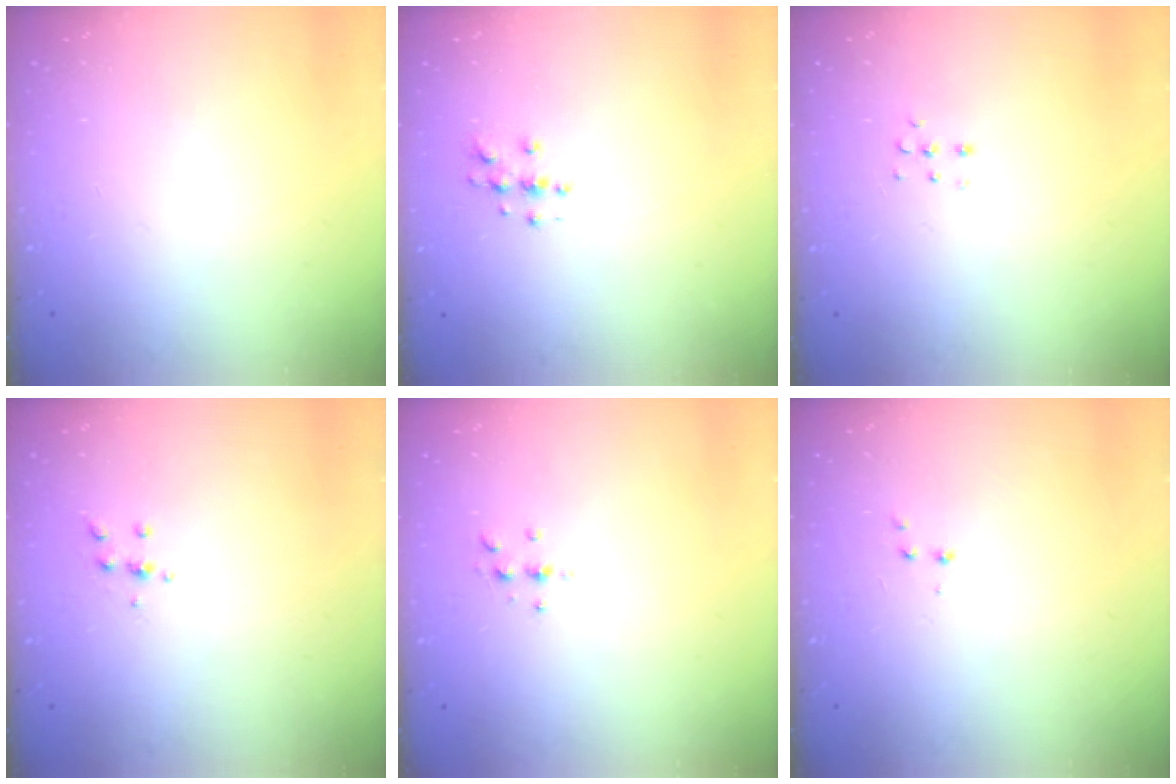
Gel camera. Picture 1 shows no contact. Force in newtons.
{"total": 4.6, "press": 4.6, "slide": 0.4}
{"total": 3.8, "press": 3.8, "slide": 0.6}
{"total": 4.0, "press": 3.9, "slide": 0.9}
{"total": 3.1, "press": 3.1, "slide": 0.5}
{"total": 2.6, "press": 2.5, "slide": 0.6}